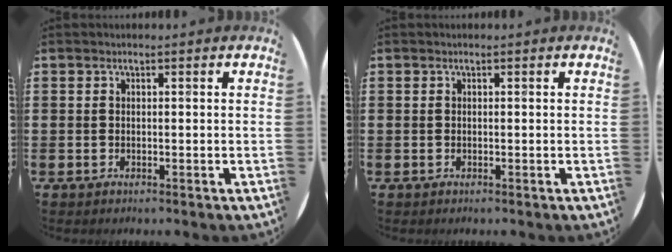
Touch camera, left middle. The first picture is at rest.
{"total": 0.0}